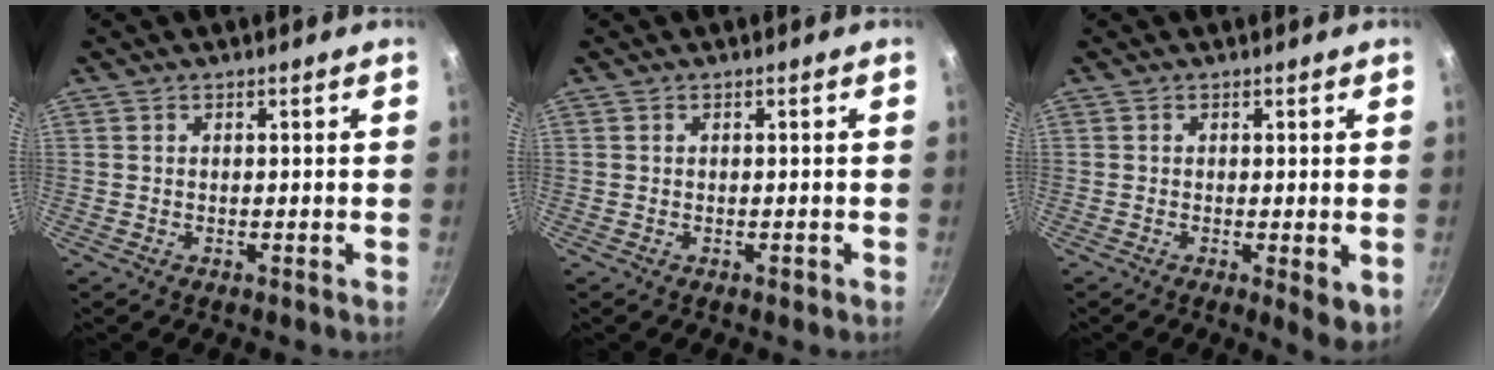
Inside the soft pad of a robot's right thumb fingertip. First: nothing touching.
{"total": 0.5, "force": [-0.3, 0.3, 0.3], "torque": [0.001, 0.001, -0.007]}
{"total": 4.1, "force": [-0.9, 1.1, 3.9], "torque": [-0.059, -0.014, -0.015]}